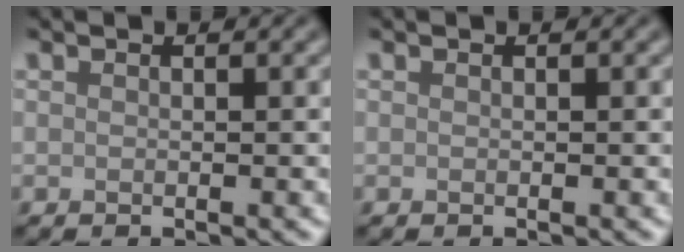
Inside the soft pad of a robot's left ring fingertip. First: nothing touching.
{"total": 0.0}